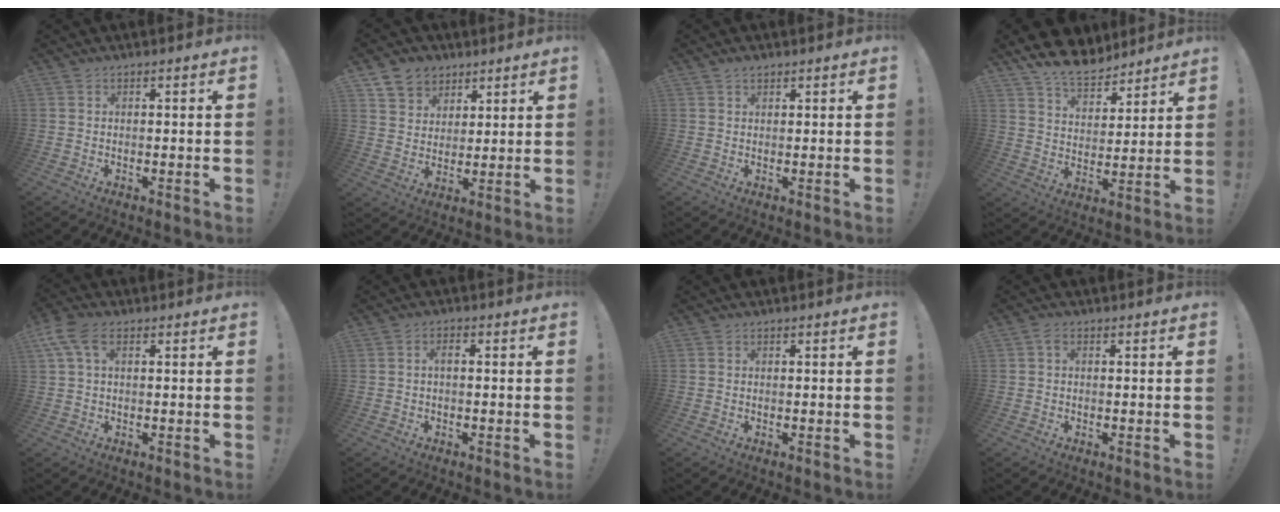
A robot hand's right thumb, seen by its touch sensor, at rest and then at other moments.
{"total": 7.8, "force": [5.1, 5.8, 1.1], "torque": [-0.016, -0.035, 0.101]}
{"total": 1.4, "force": [1.0, 0.7, 0.7], "torque": [-0.014, -0.001, 0.020]}
{"total": 10.3, "force": [8.6, 4.6, 3.3], "torque": [-0.055, -0.067, 0.162]}
{"total": 7.7, "force": [2.9, 4.1, 5.8], "torque": [-0.120, 0.003, 0.055]}
{"total": 2.1, "force": [-0.4, 0.6, 1.9], "torque": [-0.045, 0.011, -0.007]}
{"total": 0.0}
{"total": 1.3, "force": [0.1, 0.7, 1.1], "torque": [-0.017, 0.000, 0.000]}